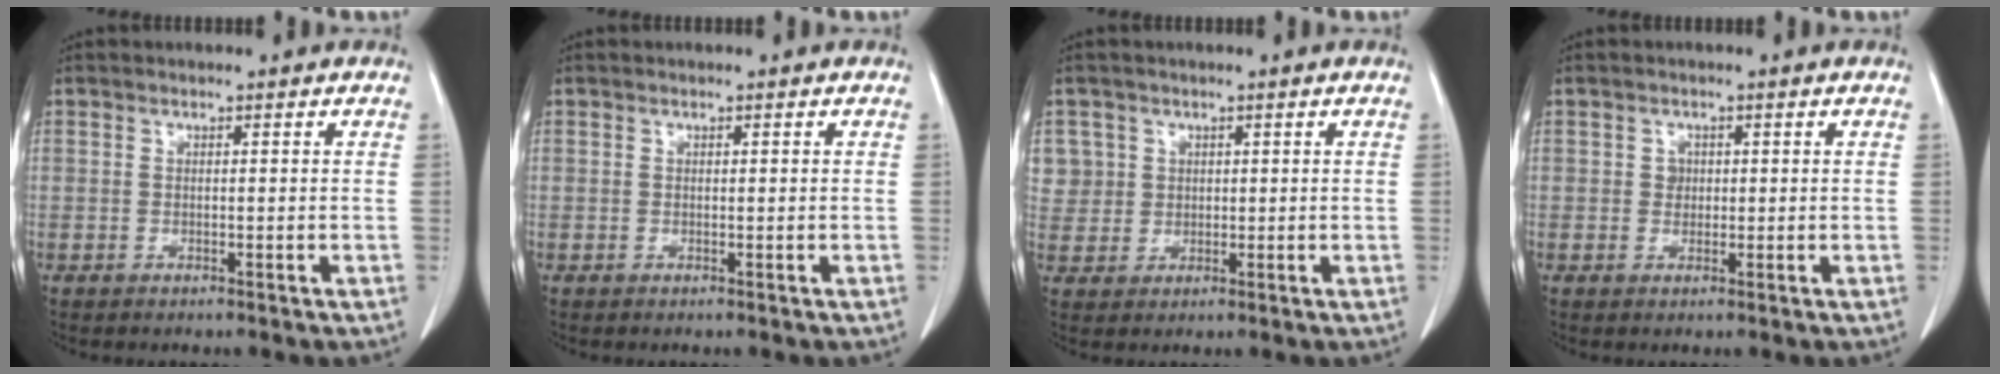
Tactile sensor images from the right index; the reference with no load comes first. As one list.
[{"total": 0.0}, {"total": 4.7, "force": [1.6, 4.4, -0.1], "torque": [0.018, 0.008, 0.035]}, {"total": 1.5, "force": [0.3, 1.3, 0.6], "torque": [-0.008, 0.000, 0.005]}]